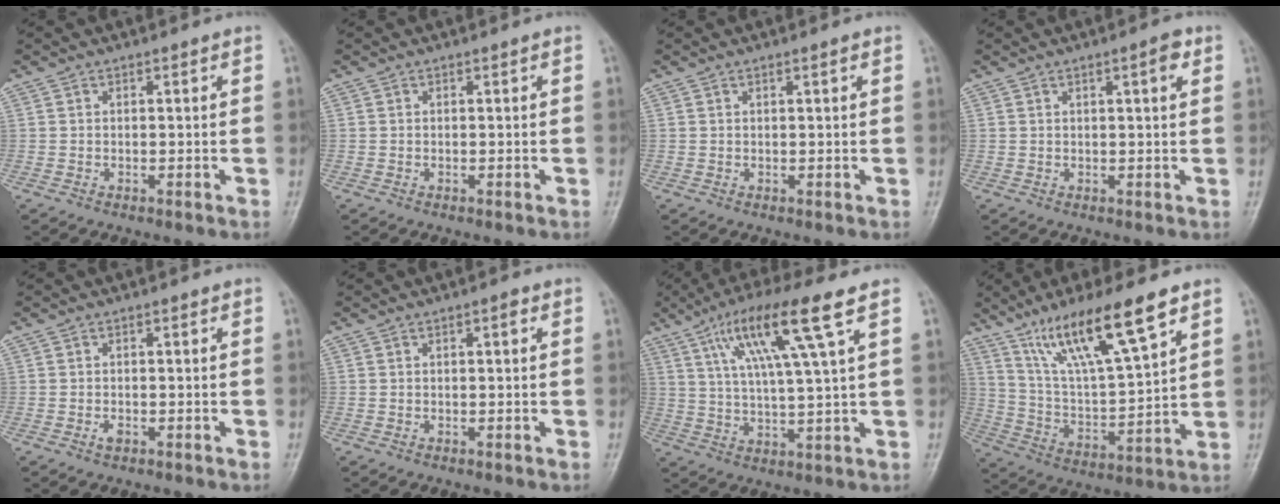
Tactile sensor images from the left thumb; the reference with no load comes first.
{"total": 0.0}
{"total": 0.8, "force": [0.4, 0.0, 0.7], "torque": [-0.011, 0.001, 0.006]}
{"total": 2.8, "force": [1.2, 0.5, 2.5], "torque": [-0.036, -0.002, 0.017]}
{"total": 1.3, "force": [-0.4, 0.7, 1.0], "torque": [-0.014, -0.001, -0.006]}
{"total": 1.4, "force": [0.5, 0.4, 1.2], "torque": [-0.018, 0.002, 0.006]}
{"total": 13.9, "force": [6.5, 0.9, 12.3], "torque": [-0.233, -0.010, 0.116]}
{"total": 17.6, "force": [11.0, 3.3, 13.4], "torque": [-0.230, -0.040, 0.213]}